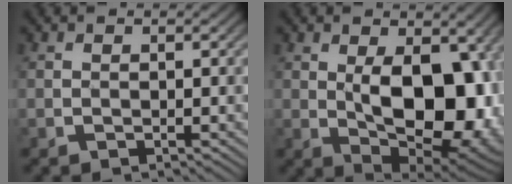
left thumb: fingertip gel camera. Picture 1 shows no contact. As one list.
[{"total": 14.3, "force": [-0.9, 7.8, 11.9], "torque": [-0.164, -0.015, -0.006]}]